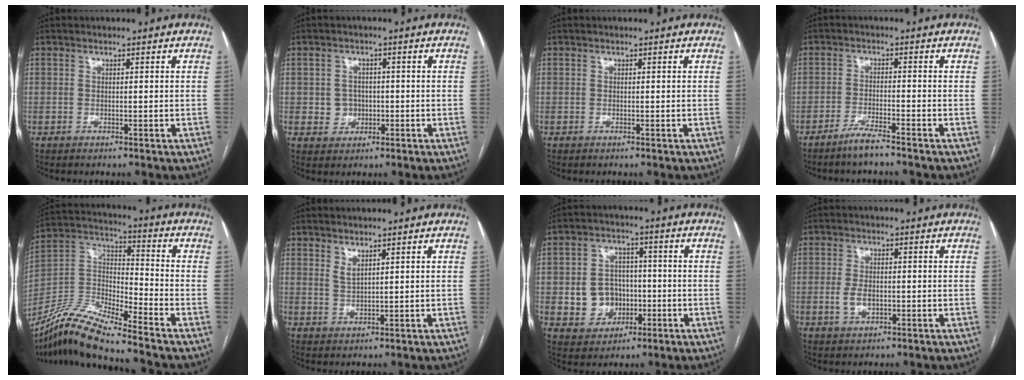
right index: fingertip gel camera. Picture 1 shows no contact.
{"total": 3.3, "force": [-0.4, 3.2, 0.8], "torque": [-0.006, 0.008, 0.000]}
{"total": 0.0}
{"total": 3.6, "force": [-3.1, -0.2, 1.9], "torque": [-0.042, -0.006, -0.063]}
{"total": 13.8, "force": [-12.0, 0.5, 6.7], "torque": [-0.133, 0.008, -0.230]}
{"total": 1.8, "force": [1.3, 0.3, 1.1], "torque": [-0.023, -0.008, 0.032]}
{"total": 8.0, "force": [-1.3, 7.1, 3.4], "torque": [-0.066, 0.018, -0.012]}
{"total": 3.3, "force": [-0.6, 1.9, 2.7], "torque": [-0.054, 0.001, -0.008]}